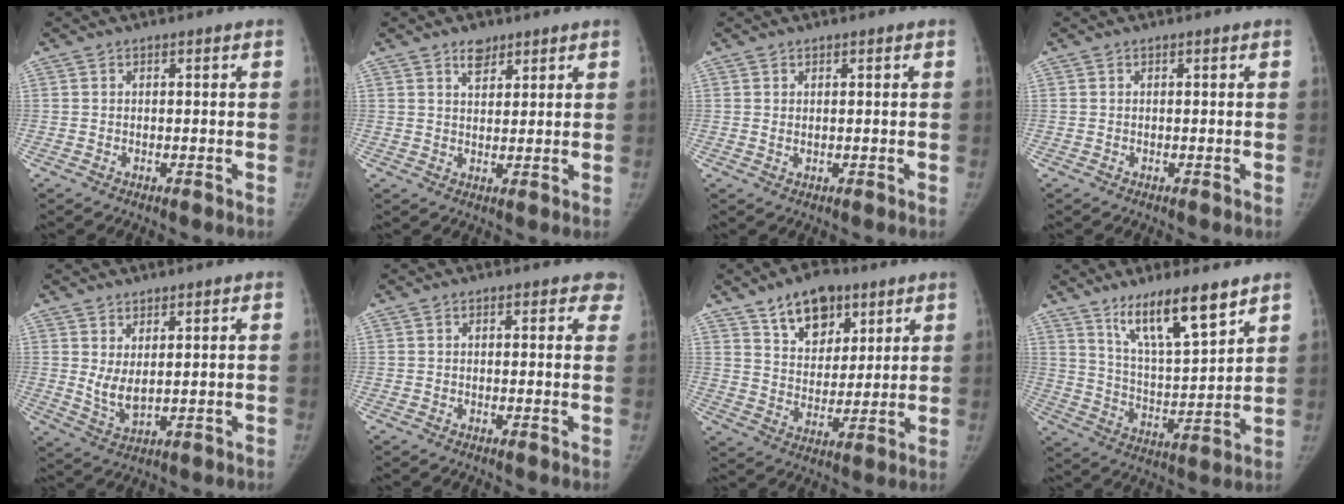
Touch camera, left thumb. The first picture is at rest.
{"total": 3.5, "force": [2.5, 2.0, 1.4], "torque": [-0.001, -0.018, 0.044]}
{"total": 0.7, "force": [0.4, 0.5, 0.4], "torque": [-0.001, -0.004, 0.007]}
{"total": 0.0}
{"total": 4.6, "force": [1.4, 2.0, 3.9], "torque": [-0.069, -0.021, 0.038]}
{"total": 2.7, "force": [2.2, 1.5, 0.6], "torque": [0.026, -0.007, 0.006]}
{"total": 11.8, "force": [7.2, 7.2, 6.0], "torque": [-0.057, -0.039, 0.124]}
{"total": 13.7, "force": [9.5, 2.8, 9.5], "torque": [-0.149, -0.062, 0.176]}